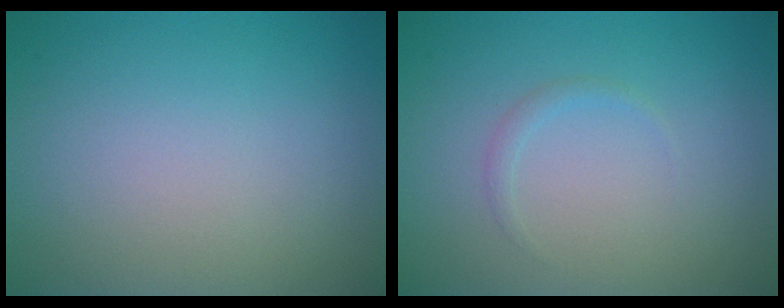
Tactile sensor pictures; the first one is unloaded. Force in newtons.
{"total": 0.7, "press": 0.7, "slide": 0.0}